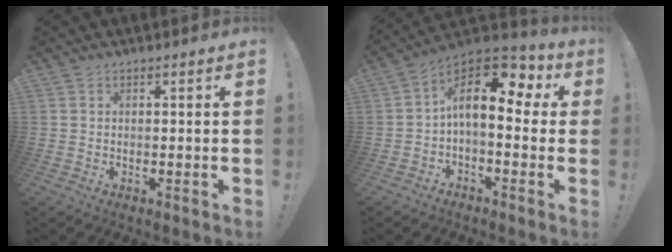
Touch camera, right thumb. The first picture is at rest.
{"total": 13.5, "force": [4.1, 6.6, 11.1], "torque": [-0.179, -0.024, 0.065]}